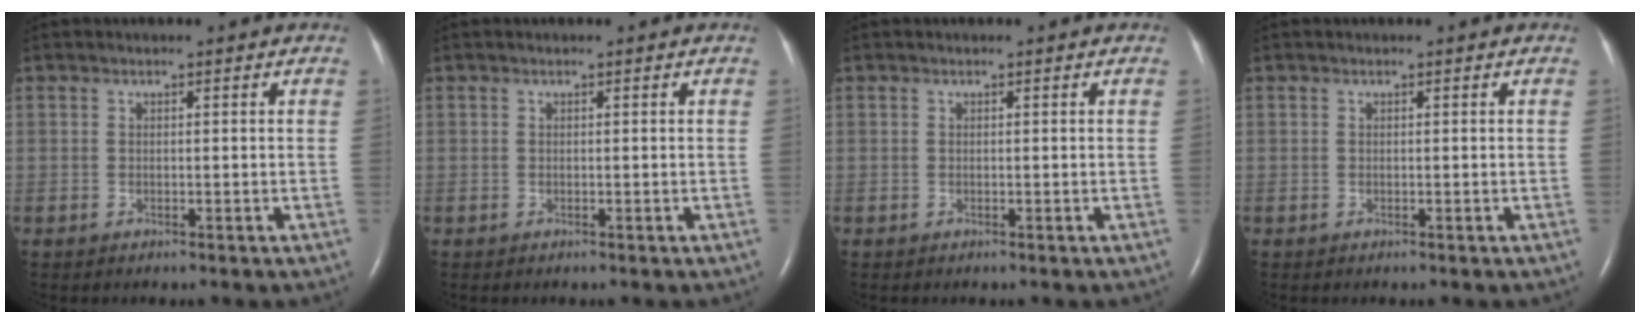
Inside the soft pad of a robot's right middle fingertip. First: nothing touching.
{"total": 0.0}
{"total": 0.0}
{"total": 0.0}